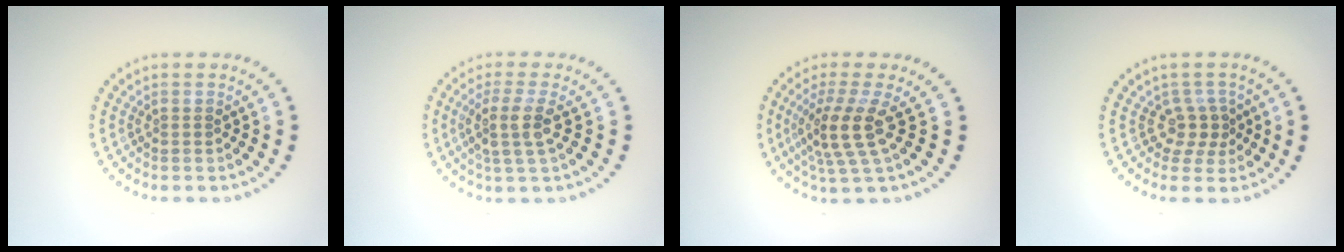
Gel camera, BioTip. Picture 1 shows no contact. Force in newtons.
{"total": 3.1, "press": 2.4, "slide": 1.9}
{"total": 4.1, "press": 3.0, "slide": 2.7}
{"total": 2.4, "press": 1.6, "slide": 1.8}